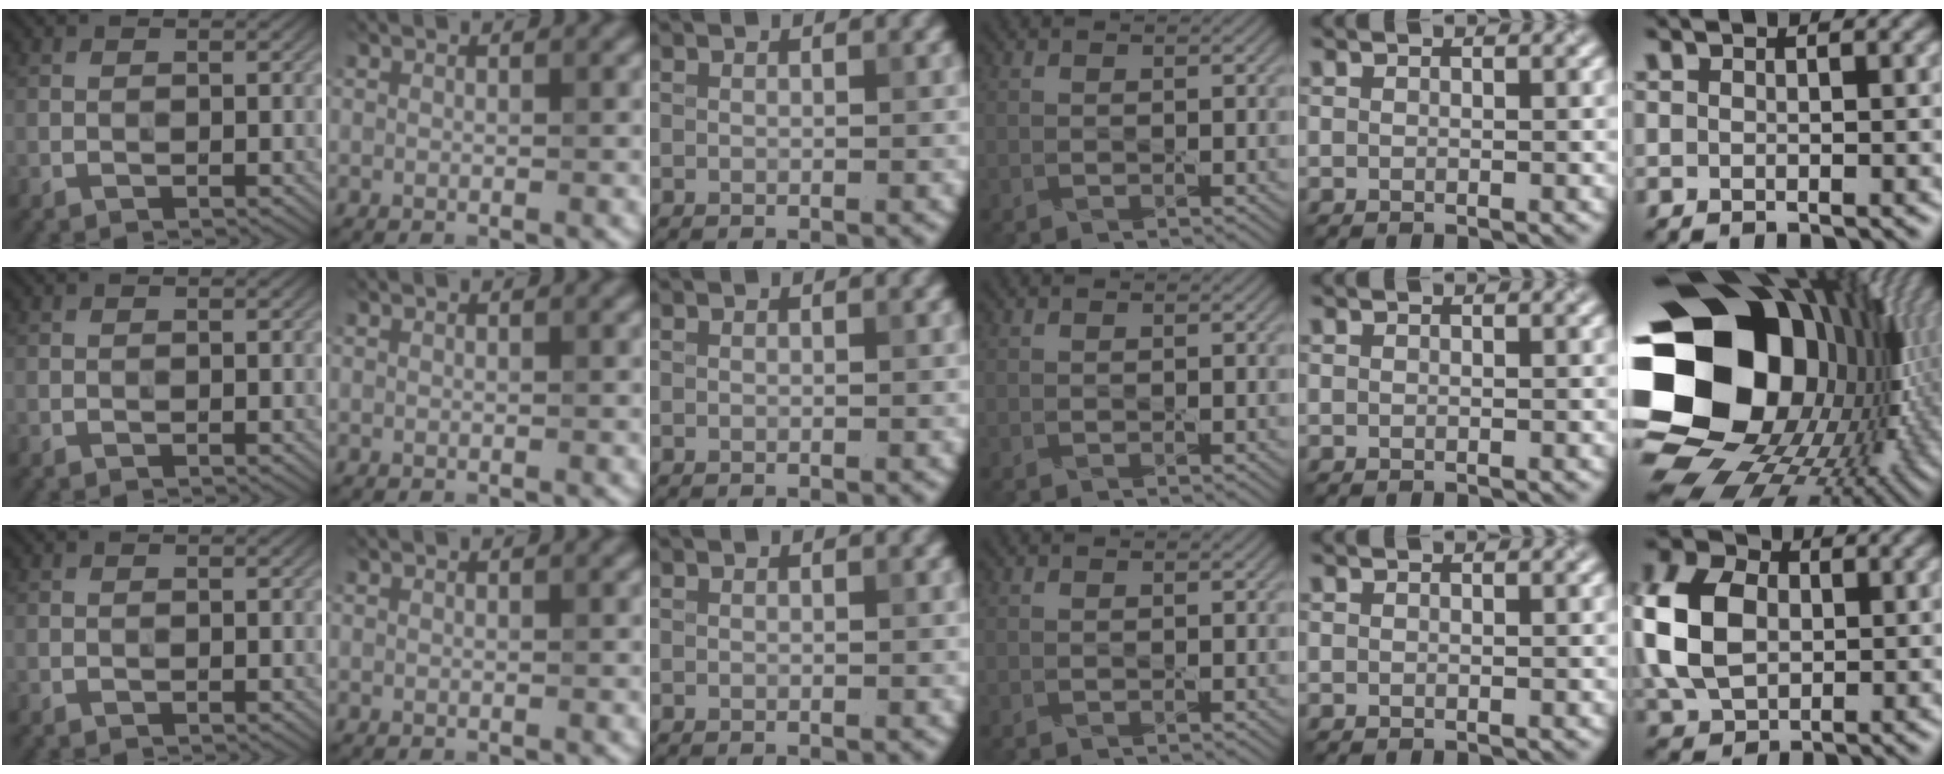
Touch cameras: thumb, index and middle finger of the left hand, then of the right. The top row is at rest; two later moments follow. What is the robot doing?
{"motion": "press", "object": "button"}